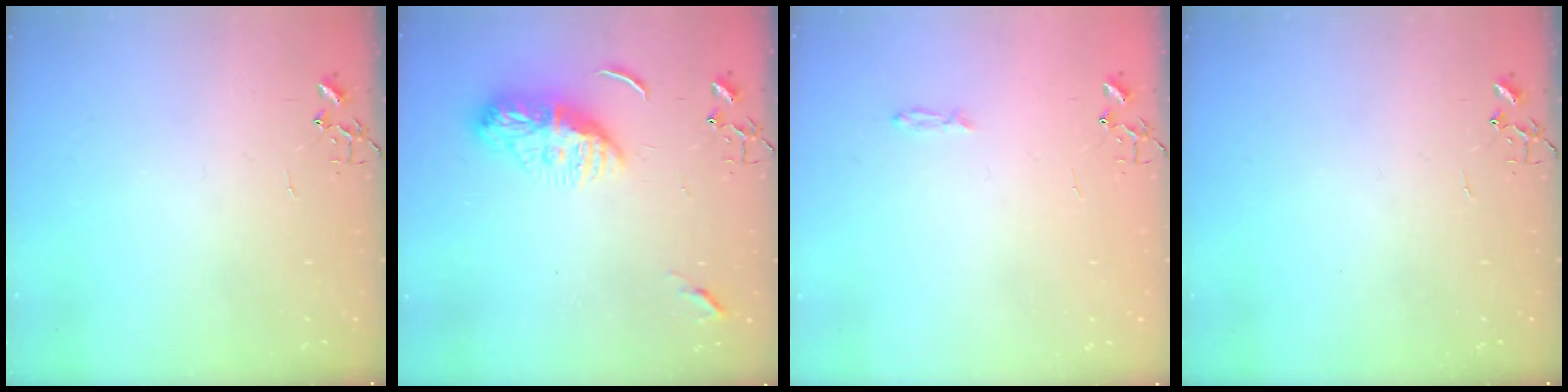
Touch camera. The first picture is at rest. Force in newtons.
{"total": 12.5, "press": 12.5, "slide": 1.1}
{"total": 3.6, "press": 3.6, "slide": 0.4}
{"total": 0.0}